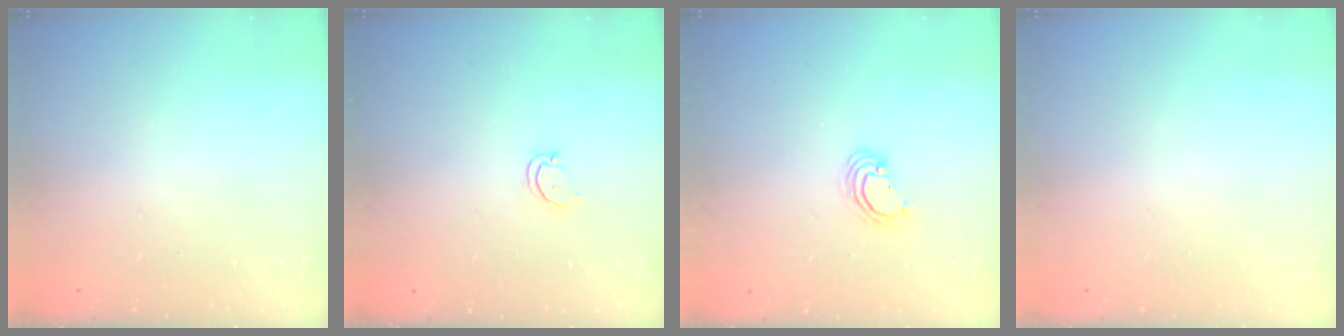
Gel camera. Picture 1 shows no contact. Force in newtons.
{"total": 2.7, "press": 2.7, "slide": 0.3}
{"total": 3.9, "press": 3.9, "slide": 0.2}
{"total": 0.0}